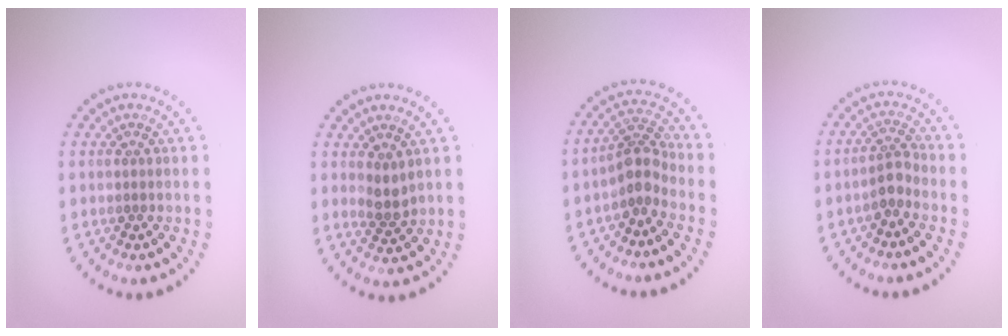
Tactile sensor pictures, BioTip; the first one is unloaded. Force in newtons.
{"total": 1.8, "press": 1.5, "slide": 0.9}
{"total": 2.7, "press": 2.0, "slide": 1.8}
{"total": 2.1, "press": 1.6, "slide": 1.3}